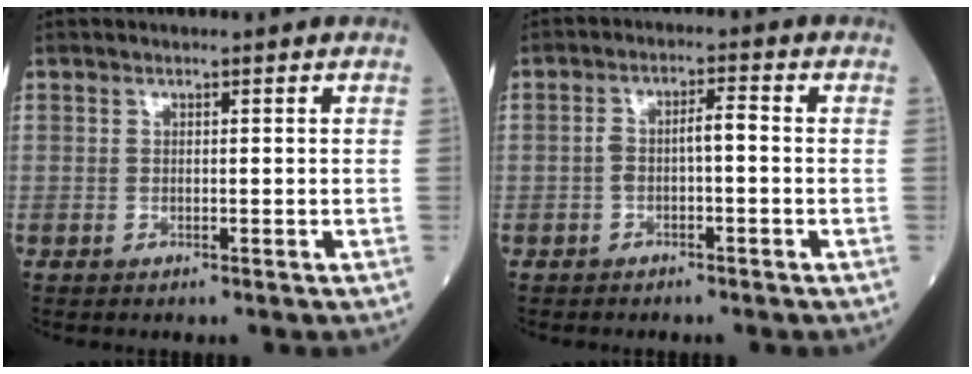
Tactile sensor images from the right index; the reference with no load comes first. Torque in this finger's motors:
{"motor_torque": [0.45, -0.08, 0.28, 0.08]}